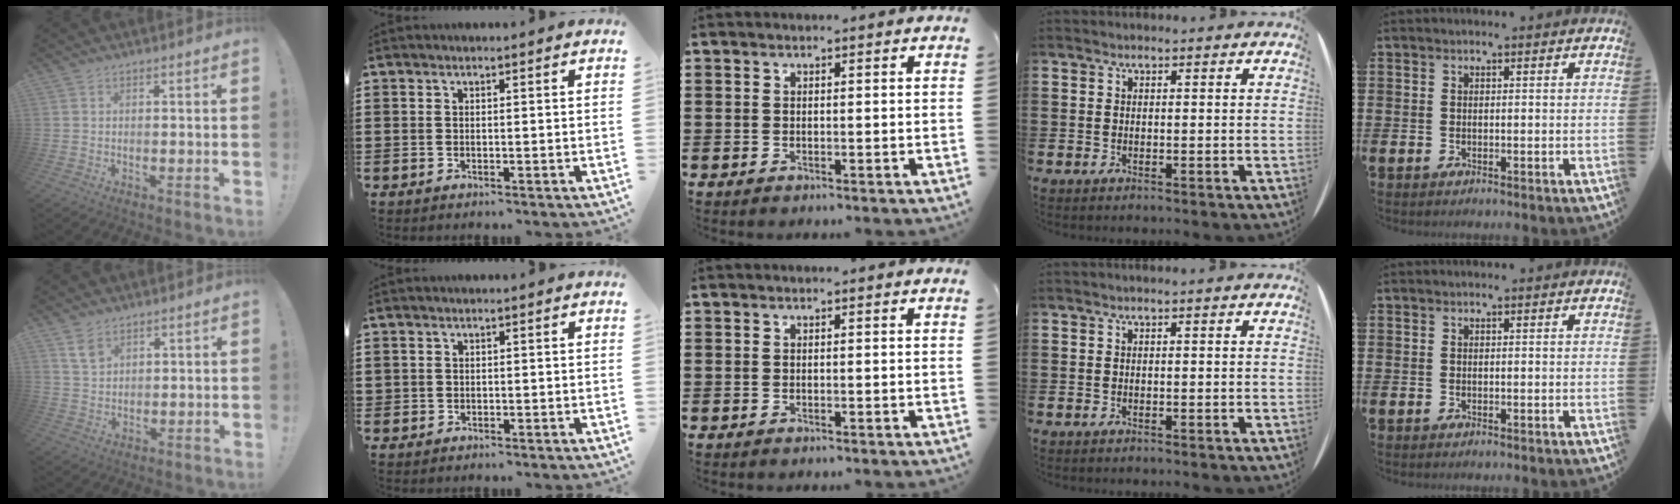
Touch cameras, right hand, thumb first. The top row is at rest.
{"thumb": {"total": 5.2, "force": [3.3, 3.4, 2.1], "torque": [-0.033, -0.016, 0.063]}, "index": {"total": 0.6, "force": [0.2, 0.6, -0.1], "torque": [0.002, 0.006, 0.003]}}